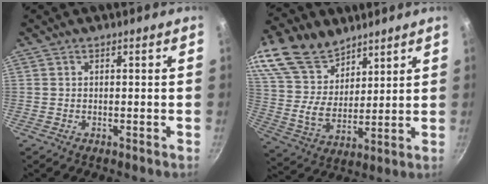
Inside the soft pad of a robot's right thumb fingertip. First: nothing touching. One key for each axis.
{"total": 19.1, "fx": 12.3, "fy": 11.6, "fz": 8.8, "tx": -0.160, "ty": -0.036, "tz": 0.239}